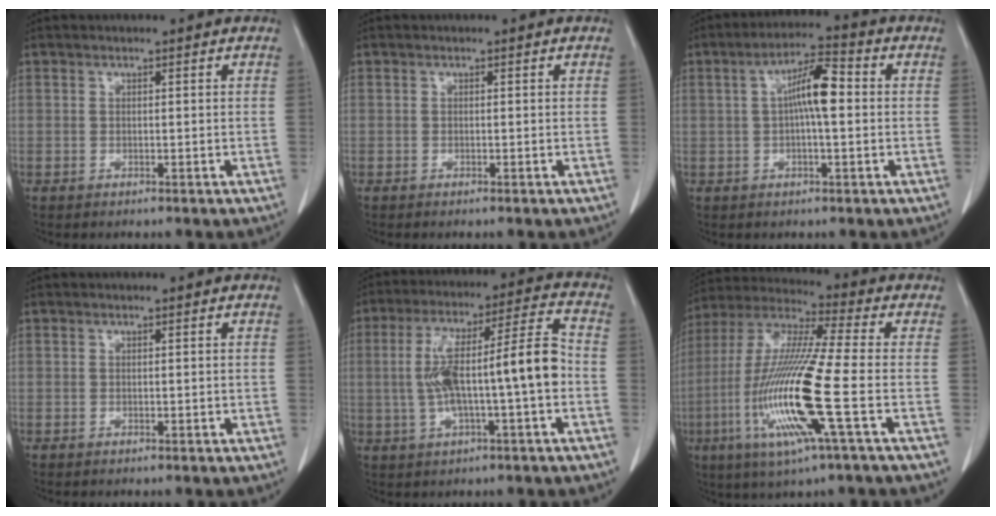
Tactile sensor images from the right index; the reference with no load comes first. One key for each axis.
{"total": 0.0}
{"total": 7.3, "fx": 0.7, "fy": 1.4, "fz": 7.1, "tx": -0.129, "ty": 0.020, "tz": 0.005}
{"total": 0.0}
{"total": 14.3, "fx": -1.4, "fy": 1.4, "fz": 14.1, "tx": -0.248, "ty": 0.032, "tz": -0.020}
{"total": 18.1, "fx": -4.9, "fy": 0.2, "fz": 17.4, "tx": -0.367, "ty": -0.019, "tz": -0.101}